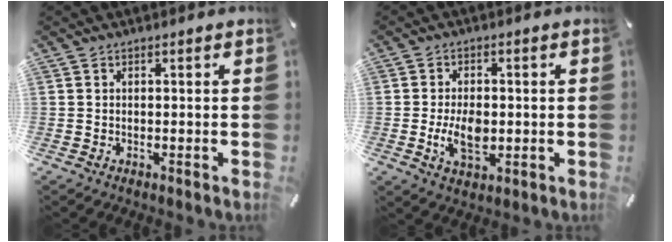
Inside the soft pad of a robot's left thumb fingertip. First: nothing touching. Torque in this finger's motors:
{"motor_torque": [0.08, 0.08, 0.37, 0.22, 0.07]}